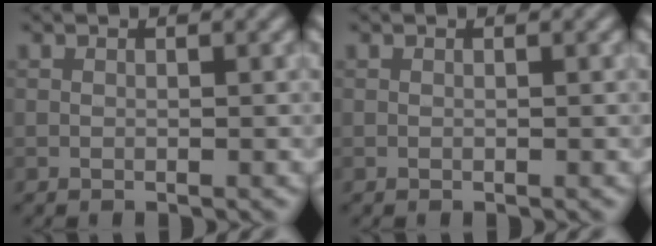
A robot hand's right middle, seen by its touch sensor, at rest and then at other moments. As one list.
[{"total": 0.0}]